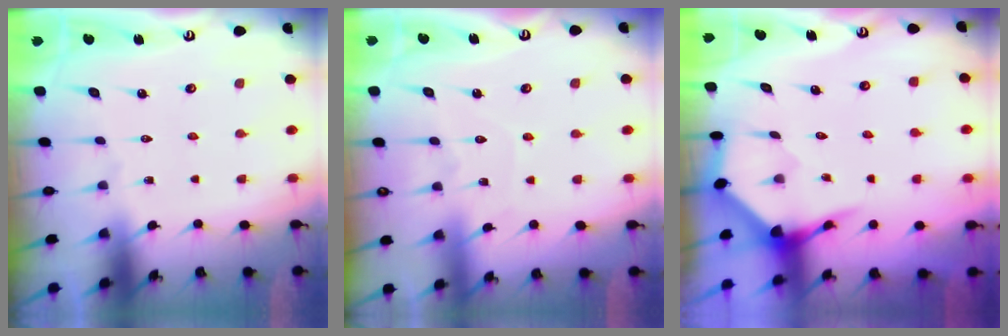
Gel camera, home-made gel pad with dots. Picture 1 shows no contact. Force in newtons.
{"total": 5.0, "press": 5.0, "slide": 0.5}
{"total": 4.0, "press": 3.9, "slide": 0.4}